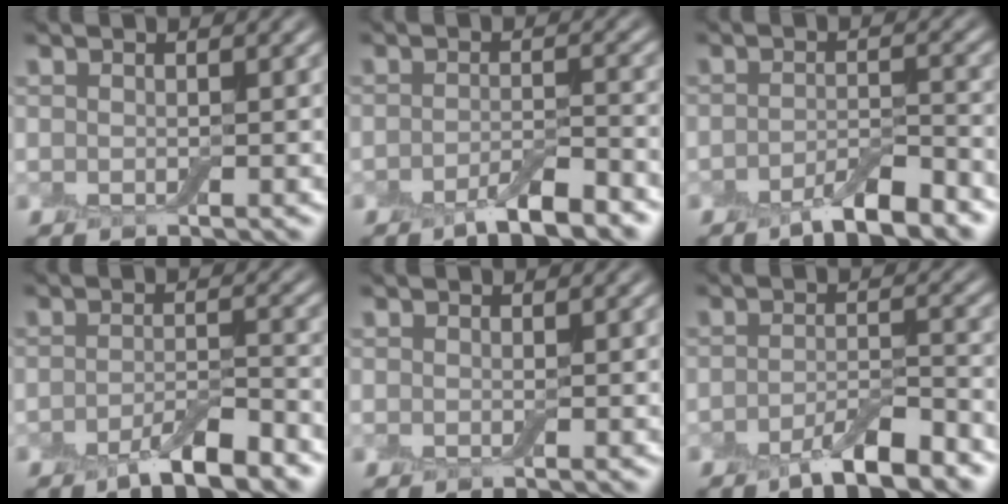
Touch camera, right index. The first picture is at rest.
{"total": 3.8, "force": [-2.6, 0.9, 2.6], "torque": [-0.046, 0.000, -0.048]}
{"total": 4.2, "force": [-3.0, 1.1, 2.8], "torque": [-0.046, 0.000, -0.052]}
{"total": 4.3, "force": [-2.9, 1.1, 3.0], "torque": [-0.052, 0.000, -0.051]}
{"total": 0.0}
{"total": 4.7, "force": [-3.2, 1.2, 3.2], "torque": [-0.053, -0.001, -0.056]}